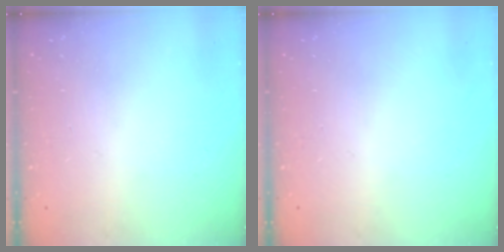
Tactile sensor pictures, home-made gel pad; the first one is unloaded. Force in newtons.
{"total": 0.0}